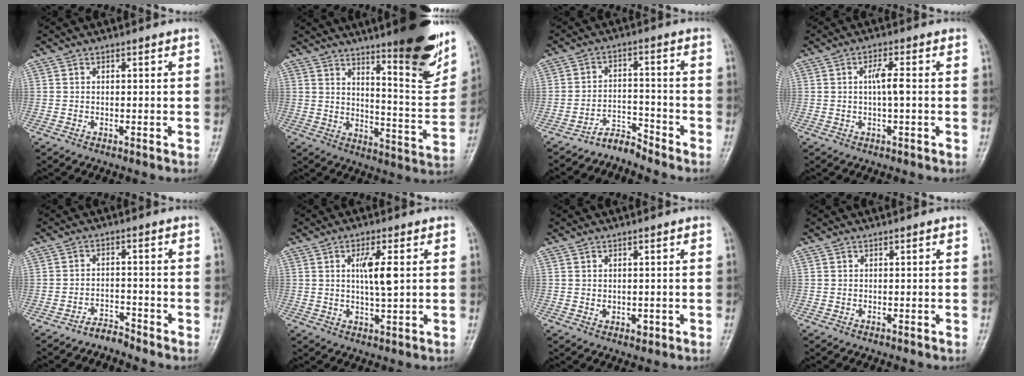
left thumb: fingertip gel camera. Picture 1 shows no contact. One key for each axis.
{"total": 19.4, "fx": 12.3, "fy": 3.8, "fz": 14.6, "tx": -0.159, "ty": -0.076, "tz": 0.179}
{"total": 4.2, "fx": -4.2, "fy": 0.2, "fz": -0.2, "tx": 0.013, "ty": 0.043, "tz": -0.076}
{"total": 3.3, "fx": 0.0, "fy": 0.7, "fz": 3.2, "tx": -0.066, "ty": 0.007, "tz": -0.003}
{"total": 2.7, "fx": -2.7, "fy": 0.3, "fz": -0.2, "tx": 0.012, "ty": 0.021, "tz": -0.048}
{"total": 5.9, "fx": 1.3, "fy": 1.4, "fz": 5.6, "tx": -0.101, "ty": -0.006, "tz": 0.023}
{"total": 1.9, "fx": -0.1, "fy": 1.4, "fz": 1.2, "tx": -0.014, "ty": -0.002, "tz": 0.005}
{"total": 0.0}